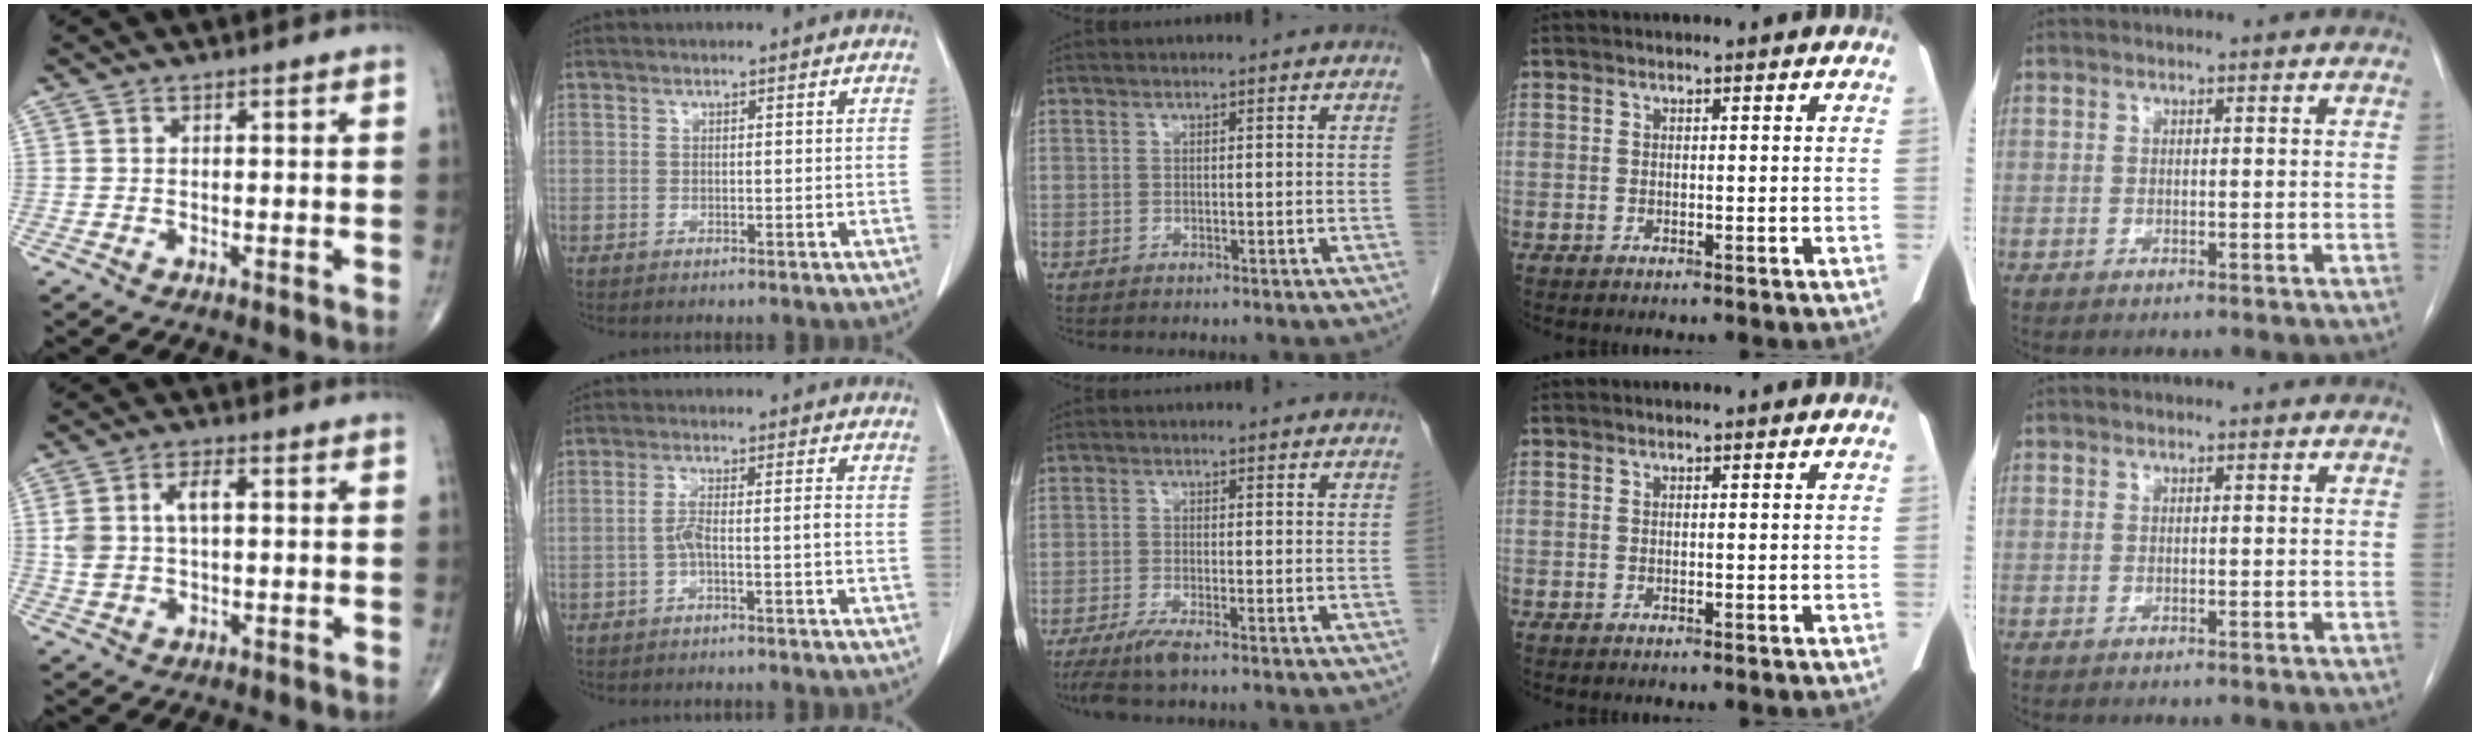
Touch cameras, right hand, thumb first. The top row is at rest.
{"thumb": {"total": 6.4, "force": [1.1, 3.4, 5.3], "torque": [-0.109, 0.012, 0.024]}, "index": {"total": 3.6, "force": [-1.2, 0.2, 3.4], "torque": [-0.065, 0.011, -0.023]}, "middle": {"total": 3.6, "force": [-2.5, 0.1, 2.6], "torque": [-0.053, -0.012, -0.050]}}